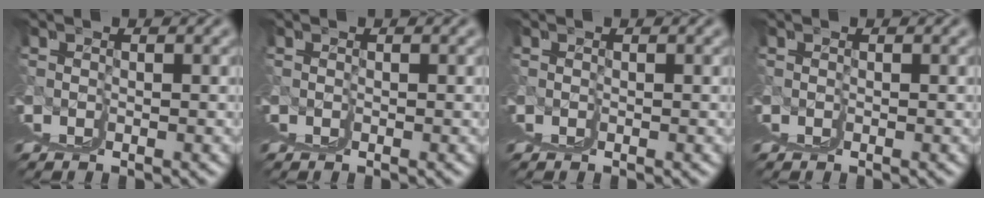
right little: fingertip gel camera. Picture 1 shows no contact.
{"total": 0.0}
{"total": 0.0}
{"total": 0.0}